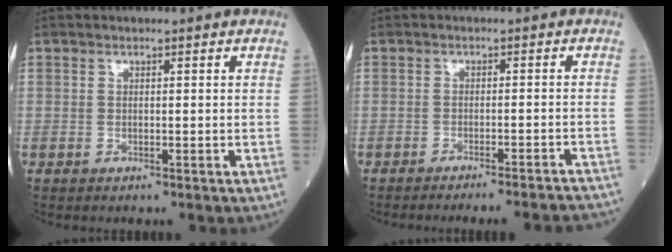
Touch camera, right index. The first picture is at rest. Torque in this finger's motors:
{"motor_torque": [0.94, -1.20, 0.21, 0.06]}